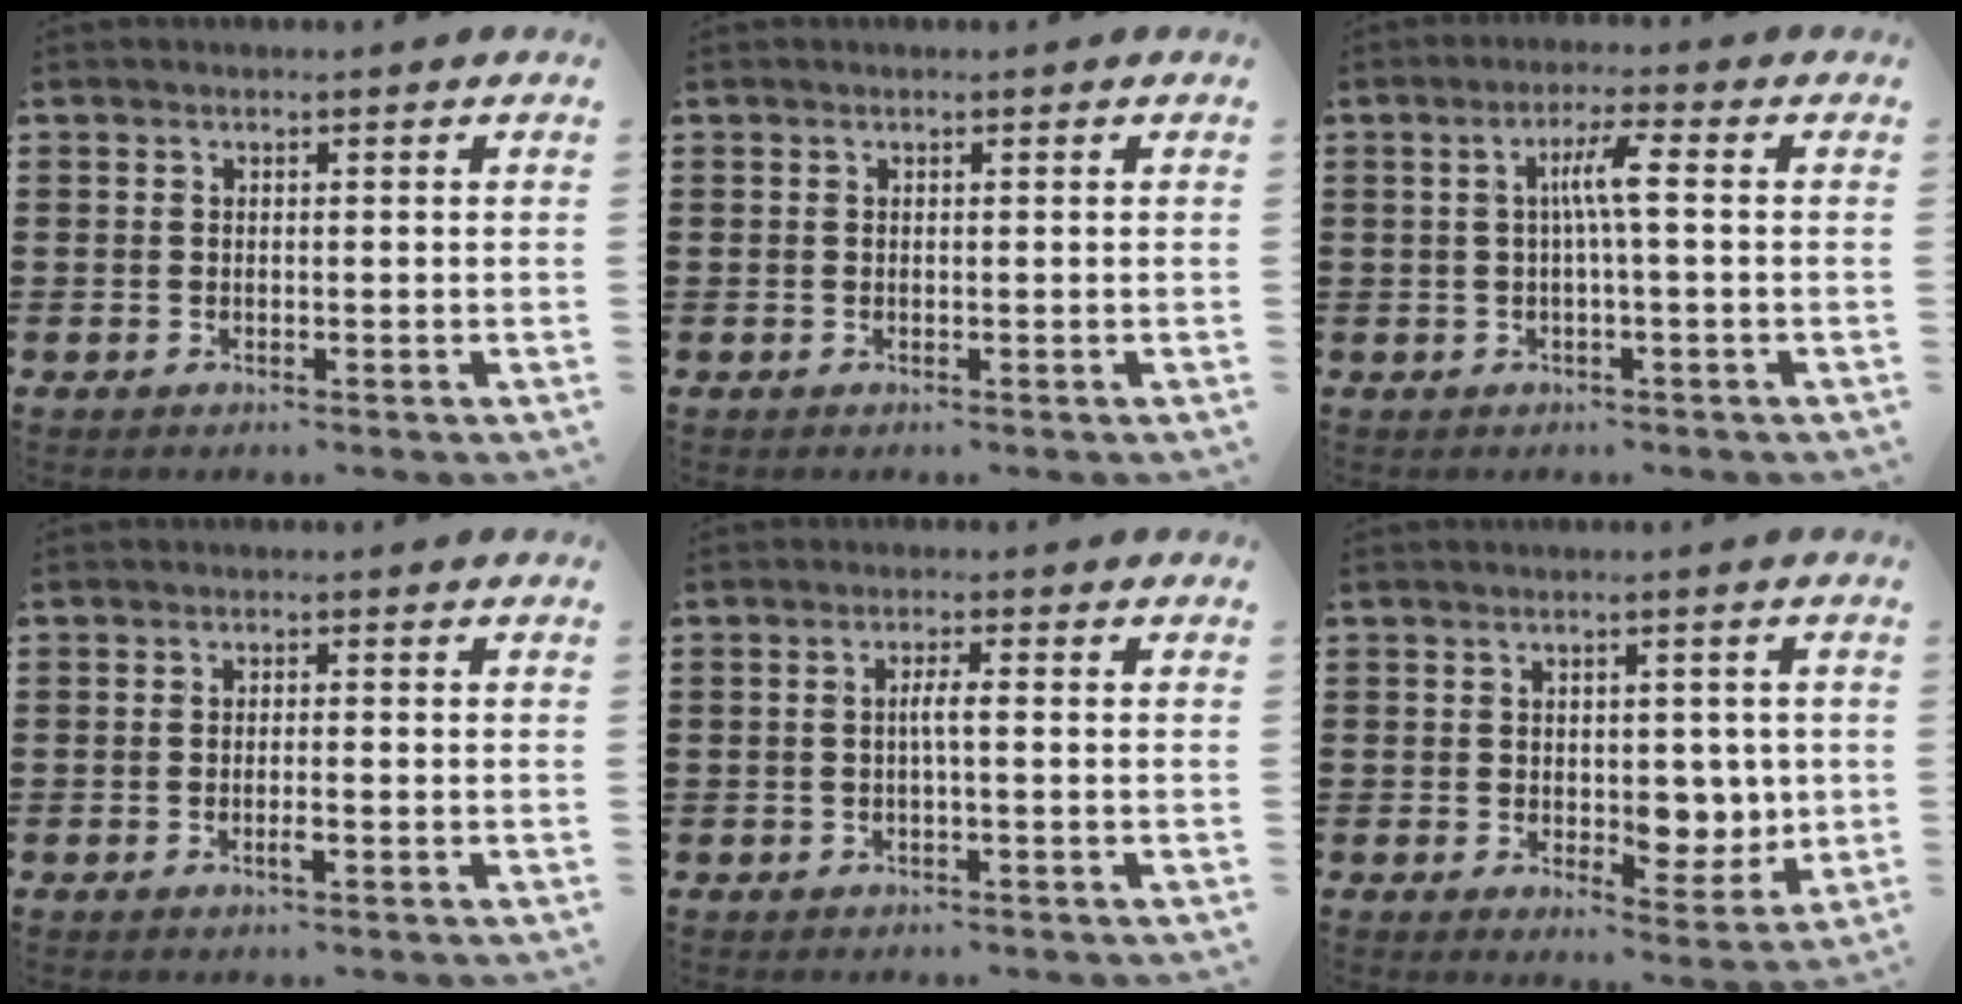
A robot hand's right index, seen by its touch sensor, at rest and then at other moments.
{"total": 0.0}
{"total": 4.5, "force": [0.1, 0.1, 4.5], "torque": [-0.085, 0.004, -0.004]}
{"total": 1.7, "force": [-0.8, 0.2, 1.5], "torque": [-0.033, -0.004, -0.017]}
{"total": 2.1, "force": [-0.3, 0.0, 2.0], "torque": [-0.039, 0.000, -0.008]}
{"total": 5.4, "force": [0.6, 4.0, 3.5], "torque": [-0.044, -0.002, 0.007]}